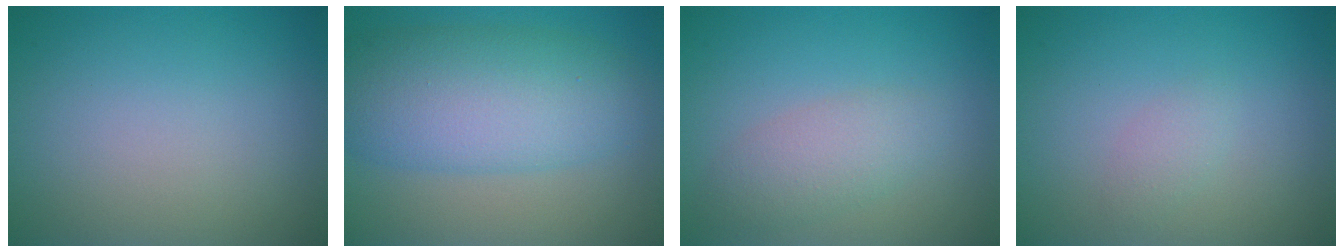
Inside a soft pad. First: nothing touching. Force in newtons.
{"total": 8.6, "press": 8.6, "slide": 0.4}
{"total": 2.8, "press": 2.8, "slide": 0.0}
{"total": 1.2, "press": 1.2, "slide": 0.1}